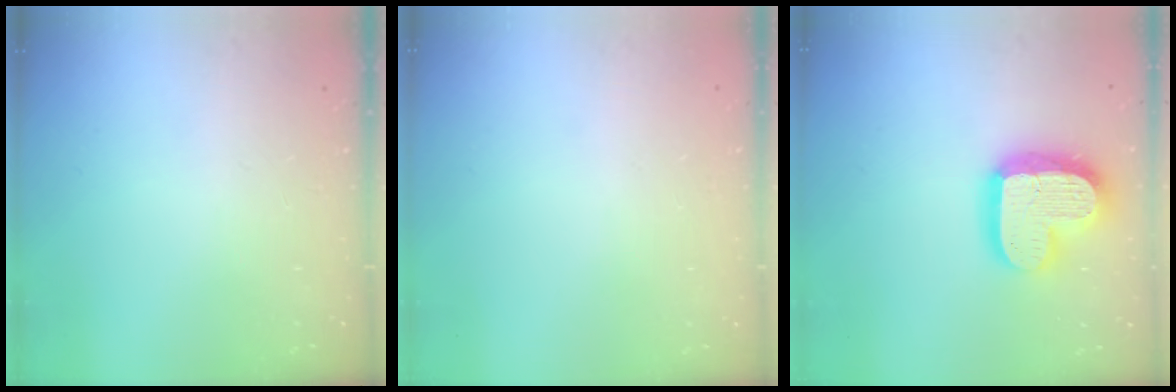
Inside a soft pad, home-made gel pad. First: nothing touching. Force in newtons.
{"total": 0.0}
{"total": 18.7, "press": 18.6, "slide": 1.5}